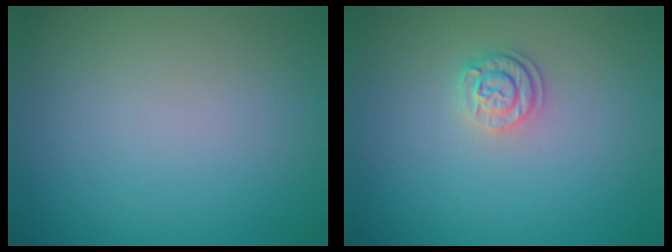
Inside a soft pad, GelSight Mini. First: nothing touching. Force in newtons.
{"total": 1.9, "press": 1.7, "slide": 0.9}